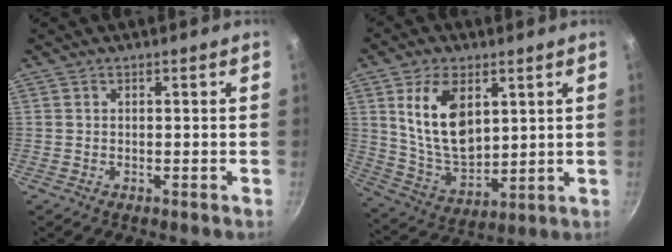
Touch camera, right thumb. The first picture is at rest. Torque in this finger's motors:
{"motor_torque": [0.51, 3.12, 1.35, 0.48, 0.21]}